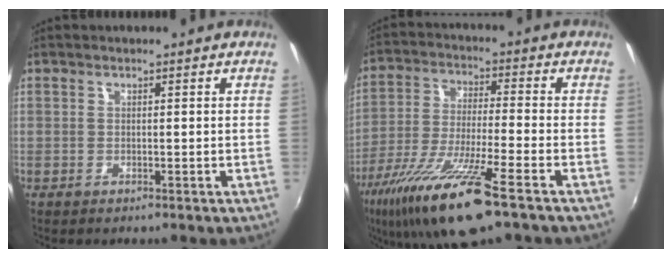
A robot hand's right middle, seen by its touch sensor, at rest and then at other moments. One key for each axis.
{"total": 16.2, "fx": -10.5, "fy": 1.2, "fz": 12.3, "tx": -0.252, "ty": -0.039, "tz": -0.193}